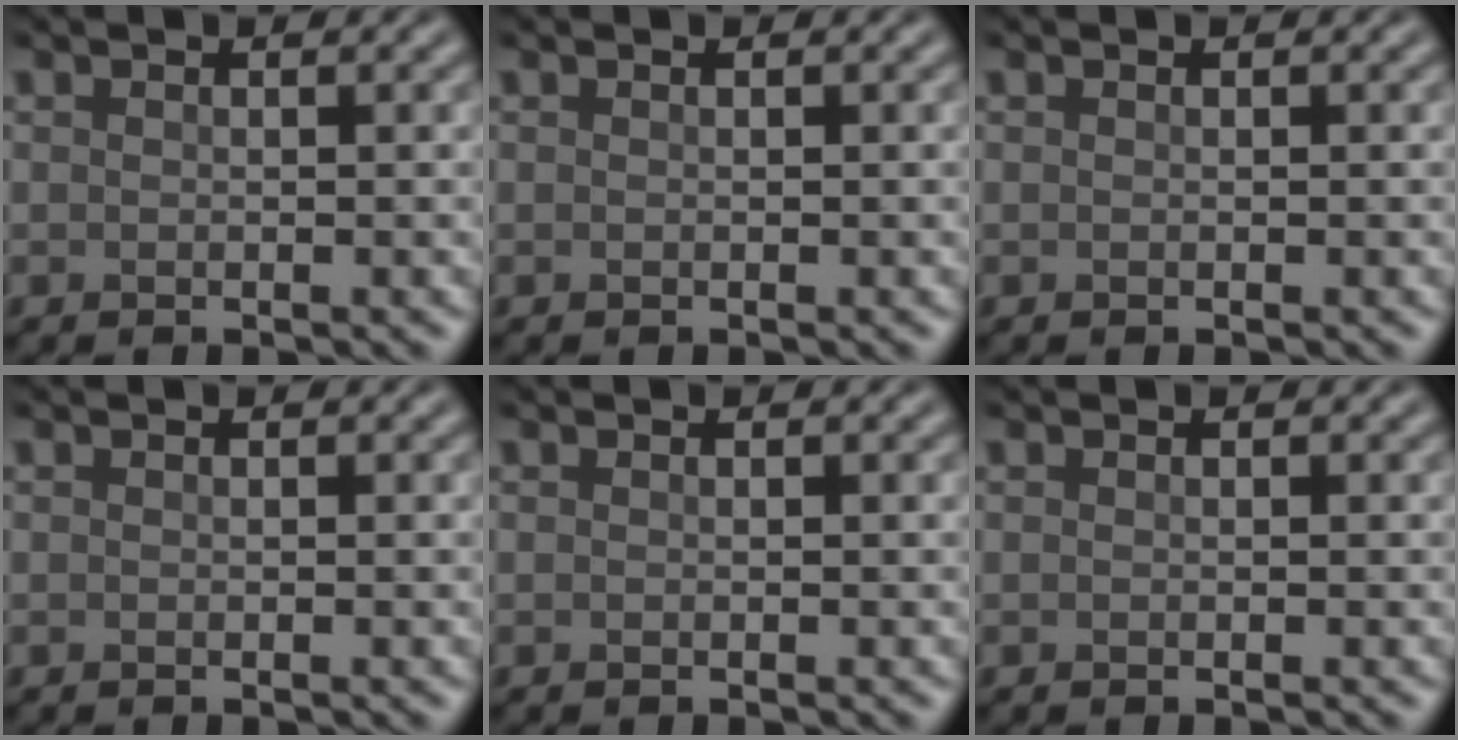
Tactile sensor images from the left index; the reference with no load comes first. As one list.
[{"total": 0.0}, {"total": 0.0}, {"total": 0.0}, {"total": 0.0}, {"total": 0.0}]